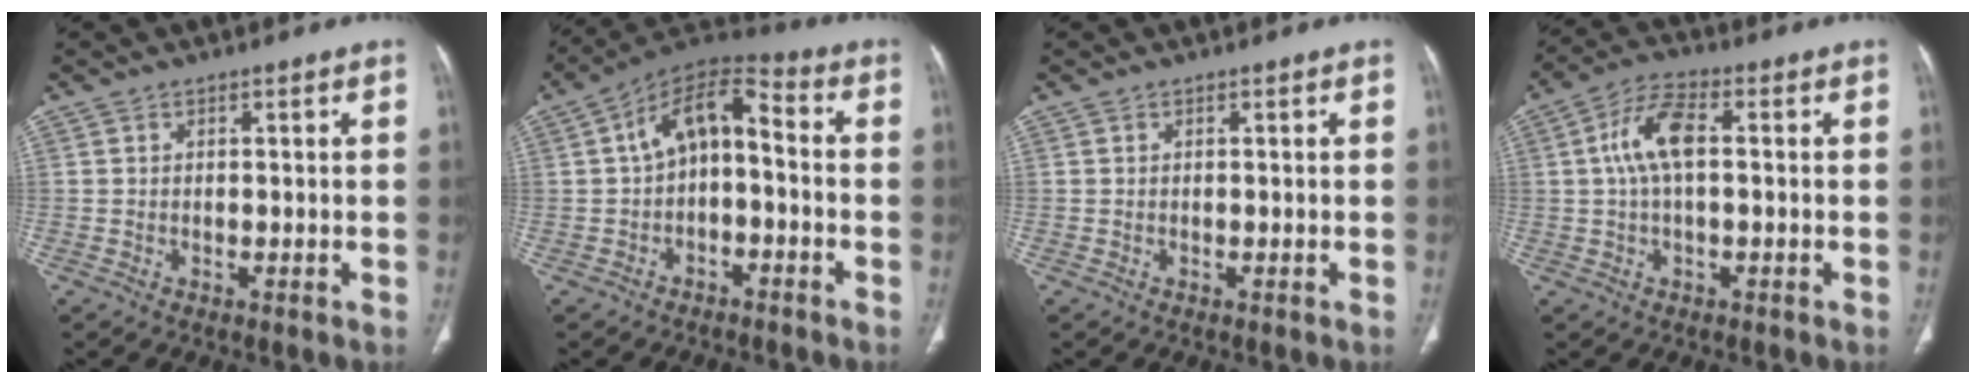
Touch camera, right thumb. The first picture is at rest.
{"total": 10.6, "force": [-0.5, 6.0, 8.7], "torque": [-0.131, 0.054, -0.020]}
{"total": 0.0}
{"total": 8.2, "force": [0.9, 3.7, 7.2], "torque": [-0.153, 0.024, 0.013]}